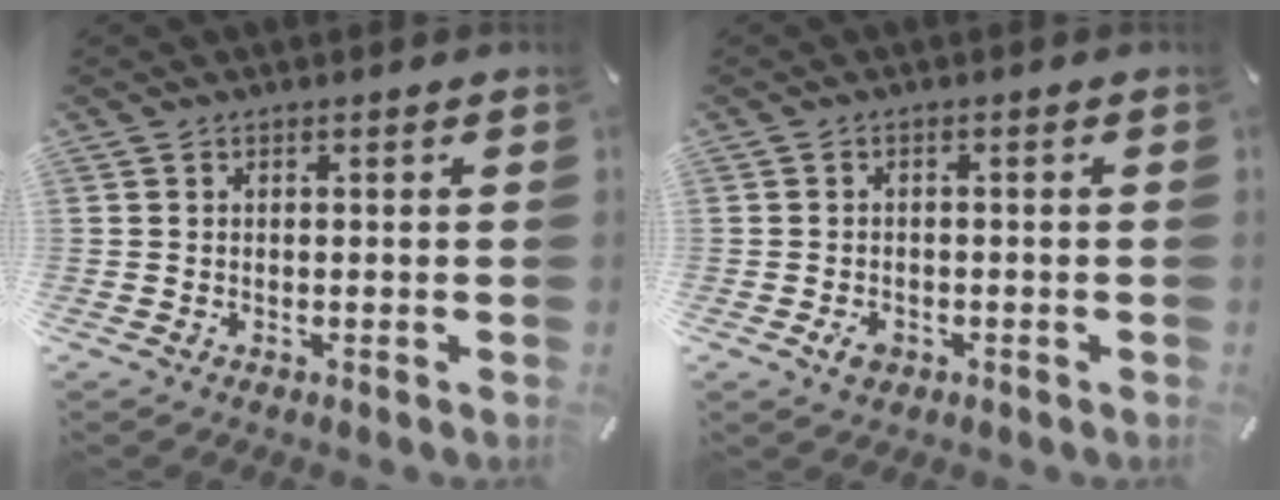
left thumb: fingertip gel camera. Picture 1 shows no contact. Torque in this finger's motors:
{"motor_torque": [0.11, 1.38, 0.10, 0.14, 0.06]}